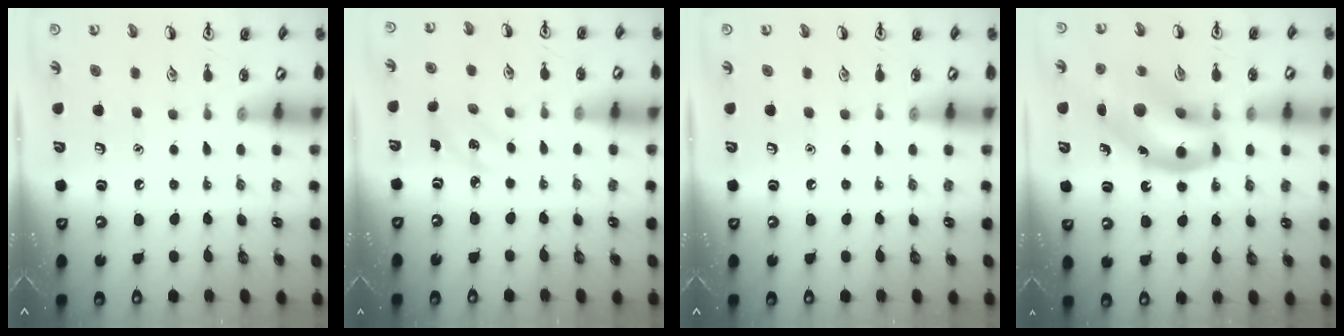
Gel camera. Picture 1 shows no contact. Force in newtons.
{"total": 3.1, "press": 2.9, "slide": 1.2}
{"total": 0.0}
{"total": 17.4, "press": 16.9, "slide": 4.5}